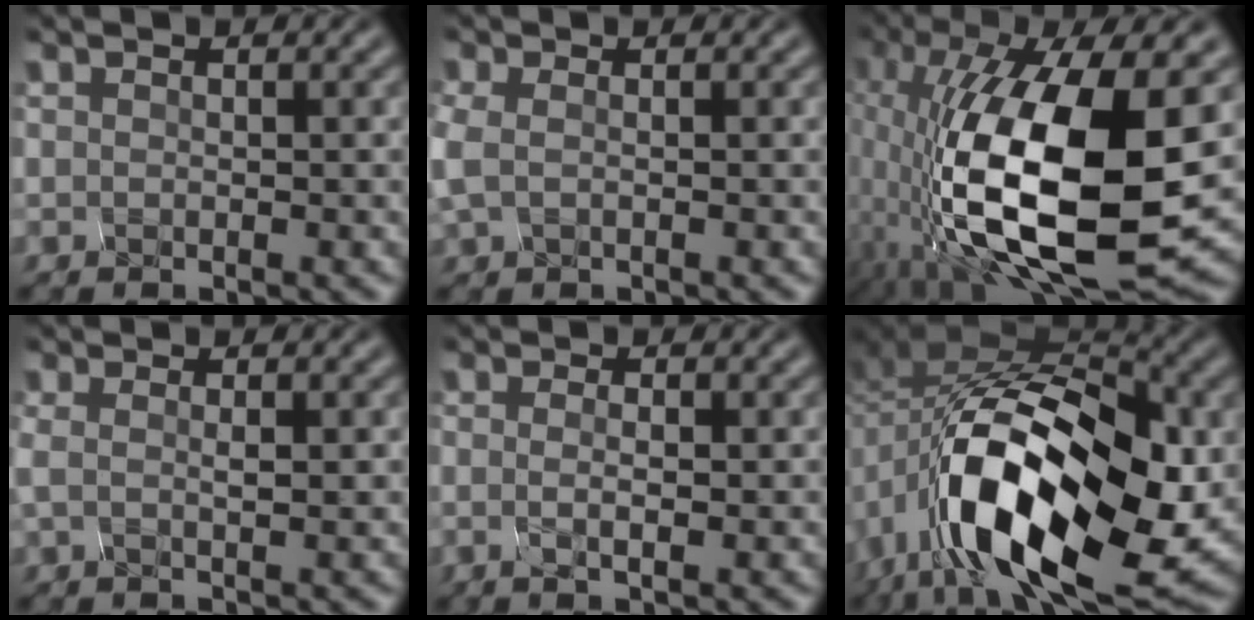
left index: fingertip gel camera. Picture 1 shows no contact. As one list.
[{"total": 0.6, "force": [0.1, 0.3, 0.5], "torque": [-0.029, 0.003, 0.007]}, {"total": 15.2, "force": [-0.9, 6.9, 13.5], "torque": [-0.278, -0.010, -0.010]}, {"total": 1.0, "force": [0.2, 0.0, 1.0], "torque": [-0.026, -0.001, 0.010]}, {"total": 1.4, "force": [-0.2, 0.3, 1.3], "torque": [-0.026, -0.001, 0.000]}, {"total": 16.3, "force": [-4.4, 10.4, 11.8], "torque": [-0.215, -0.018, -0.061]}]